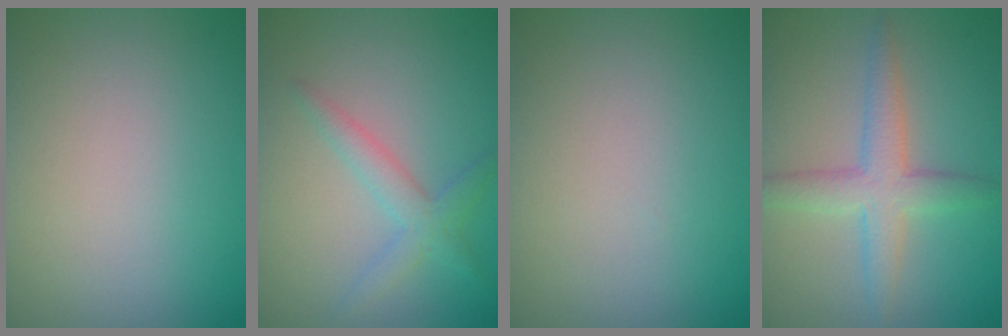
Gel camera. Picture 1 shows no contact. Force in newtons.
{"total": 2.5, "press": 2.5, "slide": 0.1}
{"total": 0.0}
{"total": 3.9, "press": 3.9, "slide": 0.1}